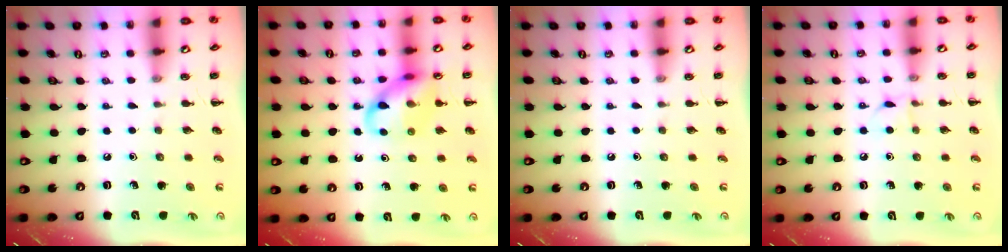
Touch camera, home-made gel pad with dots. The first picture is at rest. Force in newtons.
{"total": 12.5, "press": 12.5, "slide": 1.2}
{"total": 0.0}
{"total": 5.6, "press": 5.5, "slide": 1.4}